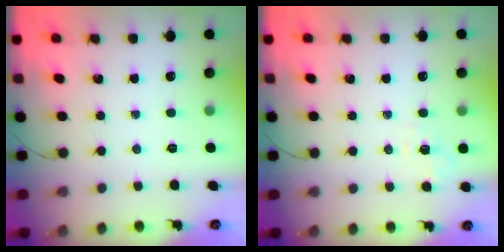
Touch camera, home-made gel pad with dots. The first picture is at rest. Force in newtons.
{"total": 2.4, "press": 1.7, "slide": 1.7}